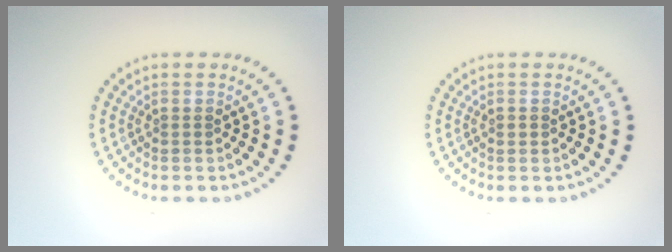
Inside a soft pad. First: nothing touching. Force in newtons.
{"total": 0.7, "press": 0.7, "slide": 0.1}